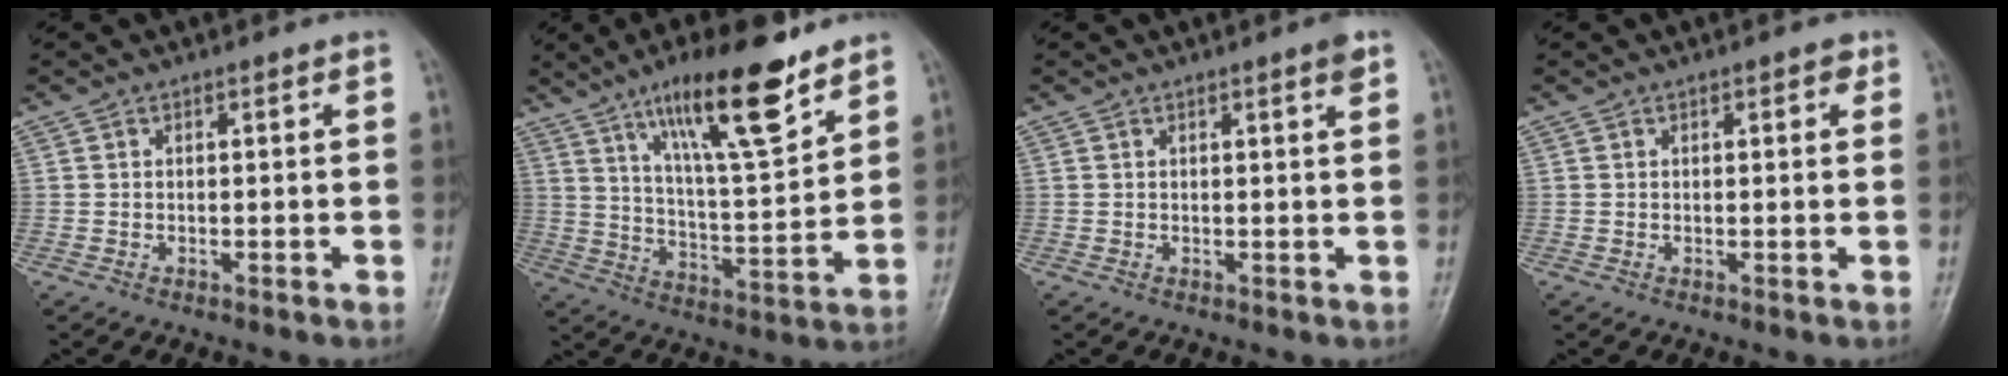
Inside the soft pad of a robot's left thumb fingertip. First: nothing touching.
{"total": 17.4, "force": [11.3, 4.1, 12.6], "torque": [-0.189, -0.060, 0.196]}
{"total": 1.8, "force": [1.1, 0.0, 1.5], "torque": [-0.021, -0.005, 0.014]}
{"total": 1.7, "force": [0.9, 0.8, 1.2], "torque": [-0.009, 0.000, 0.008]}